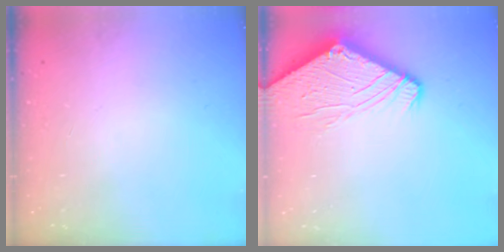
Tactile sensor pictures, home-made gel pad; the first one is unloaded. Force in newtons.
{"total": 12.0, "press": 12.0, "slide": 1.0}